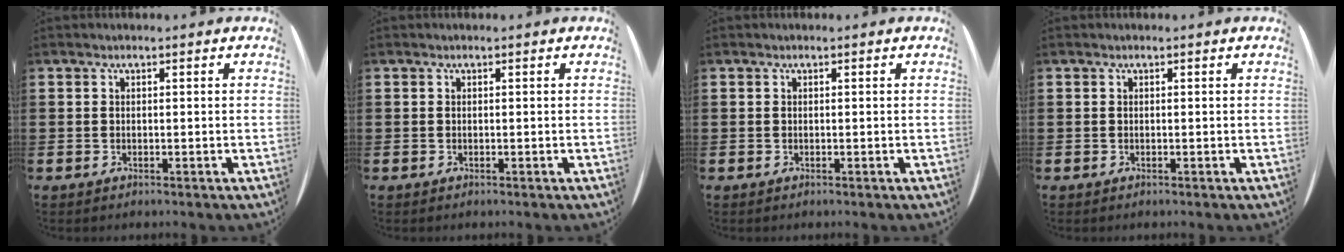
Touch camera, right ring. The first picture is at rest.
{"total": 0.0}
{"total": 0.0}
{"total": 0.0}